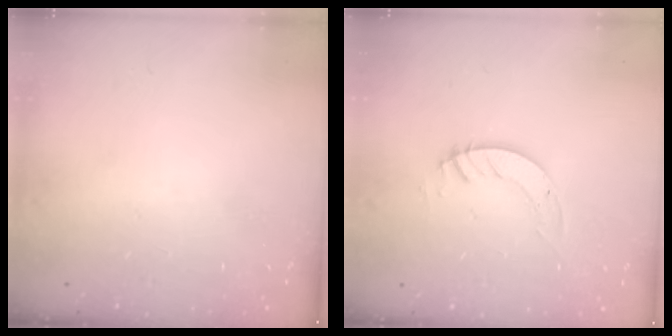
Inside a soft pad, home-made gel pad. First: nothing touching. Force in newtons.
{"total": 3.6, "press": 3.6, "slide": 0.1}